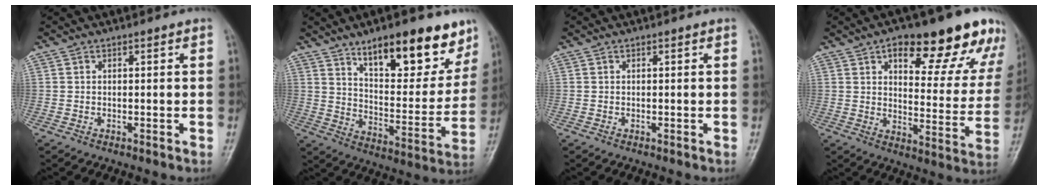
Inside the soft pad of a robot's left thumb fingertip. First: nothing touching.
{"total": 19.3, "force": [12.6, 7.4, 12.6], "torque": [-0.124, -0.067, 0.197]}
{"total": 0.0}
{"total": 22.2, "force": [13.6, 9.0, 15.1], "torque": [-0.138, -0.045, 0.179]}